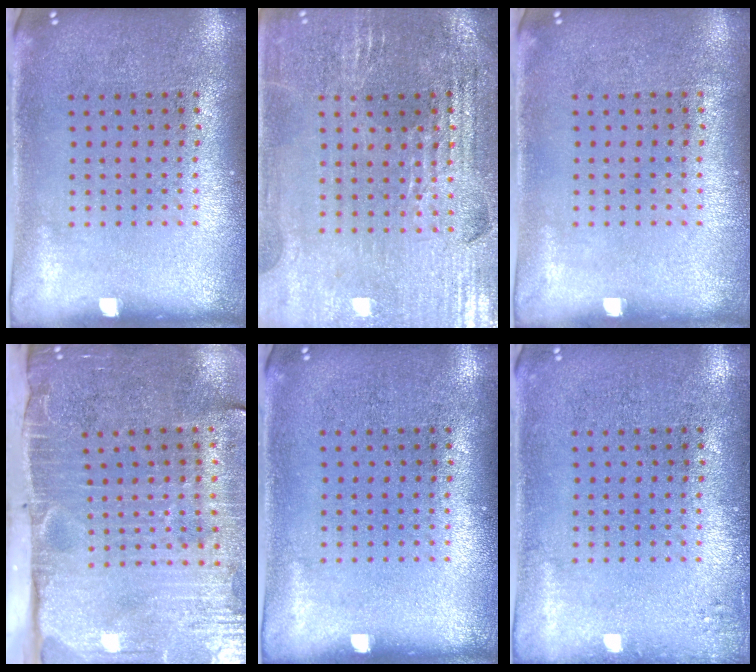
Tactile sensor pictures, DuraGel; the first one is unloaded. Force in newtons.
{"total": 2.9, "press": 2.8, "slide": 0.4}
{"total": 0.0}
{"total": 4.7, "press": 3.8, "slide": 2.7}
{"total": 0.0}
{"total": 1.0, "press": 1.0, "slide": 0.2}